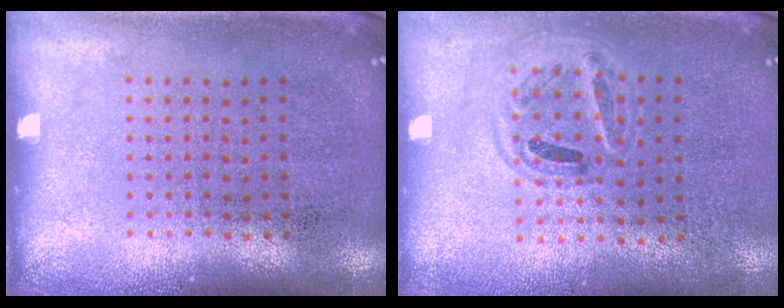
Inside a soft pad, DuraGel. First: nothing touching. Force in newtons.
{"total": 1.0, "press": 0.9, "slide": 0.4}